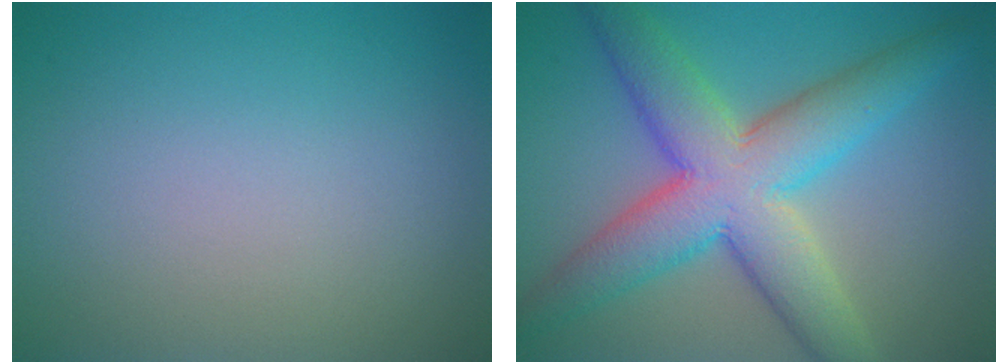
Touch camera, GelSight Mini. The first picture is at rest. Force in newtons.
{"total": 9.5, "press": 9.4, "slide": 0.5}